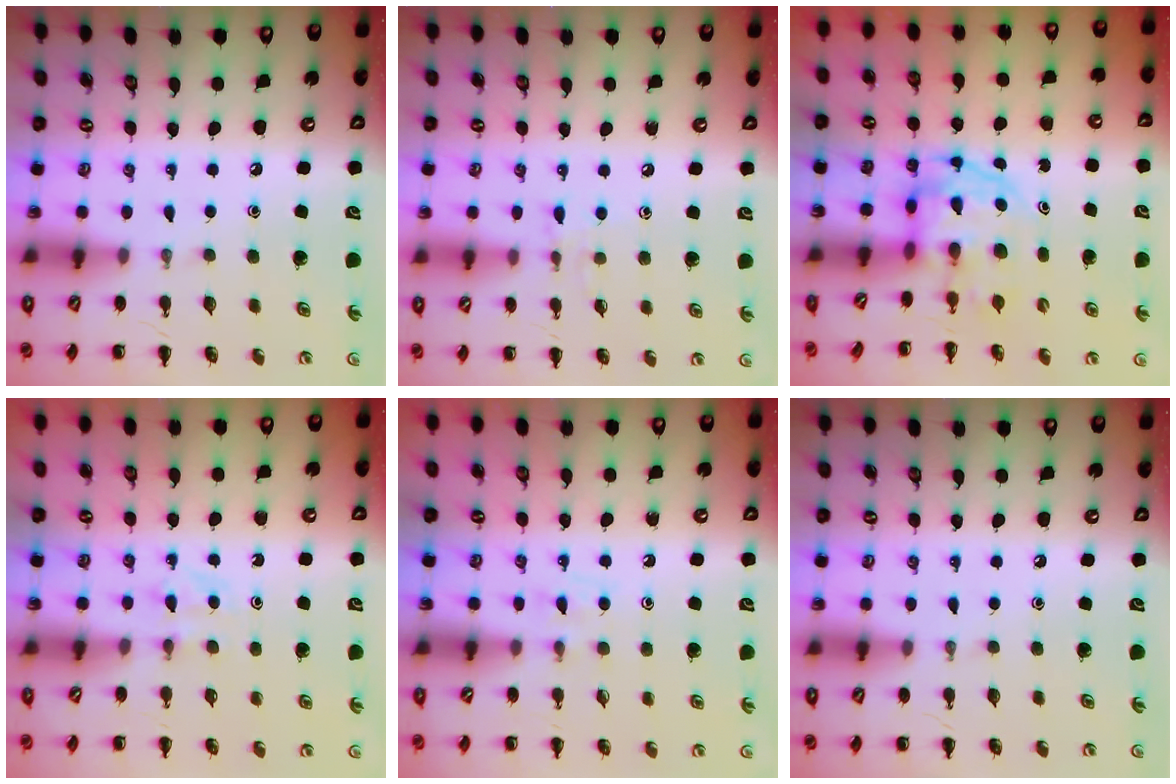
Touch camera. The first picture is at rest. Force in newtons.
{"total": 5.9, "press": 5.6, "slide": 1.7}
{"total": 3.7, "press": 3.6, "slide": 0.5}
{"total": 3.1, "press": 2.9, "slide": 1.1}
{"total": 4.4, "press": 4.1, "slide": 1.6}
{"total": 0.0}